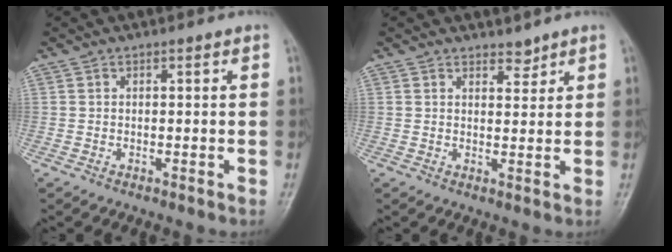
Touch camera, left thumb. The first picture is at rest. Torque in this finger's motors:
{"motor_torque": [-0.28, -0.03, -0.07, -0.06, 0.06]}